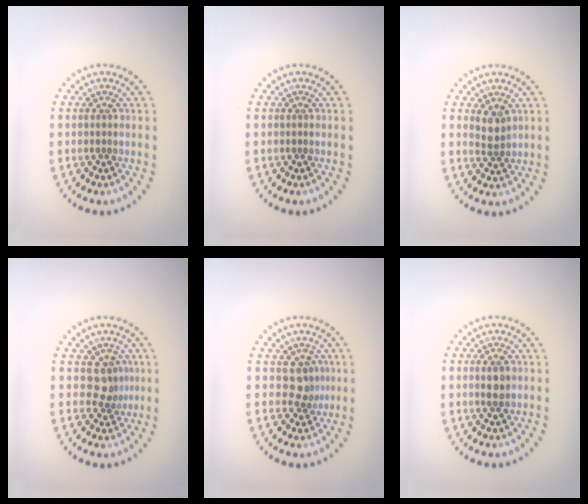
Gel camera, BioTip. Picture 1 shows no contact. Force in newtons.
{"total": 0.0}
{"total": 1.9, "press": 1.6, "slide": 0.9}
{"total": 2.4, "press": 1.7, "slide": 1.7}
{"total": 2.3, "press": 1.7, "slide": 1.5}
{"total": 1.5, "press": 1.5, "slide": 0.4}